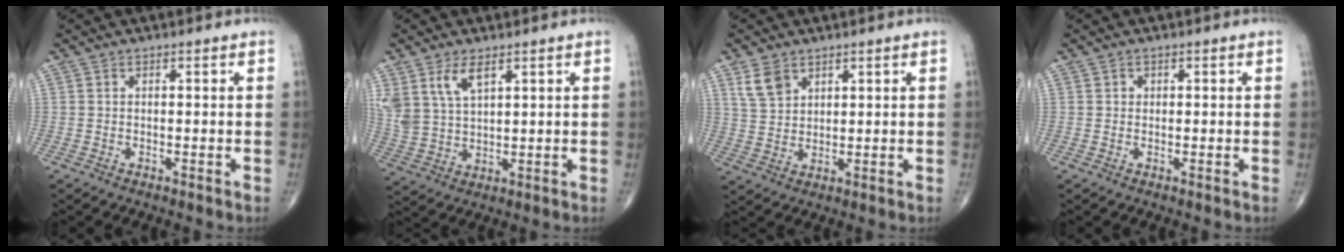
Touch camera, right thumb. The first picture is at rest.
{"total": 7.6, "force": [4.4, 3.7, 5.0], "torque": [-0.097, -0.014, 0.098]}
{"total": 5.2, "force": [3.1, 3.4, 2.4], "torque": [-0.036, -0.012, 0.067]}
{"total": 0.7, "force": [0.1, 0.7, 0.1], "torque": [0.002, 0.002, 0.002]}